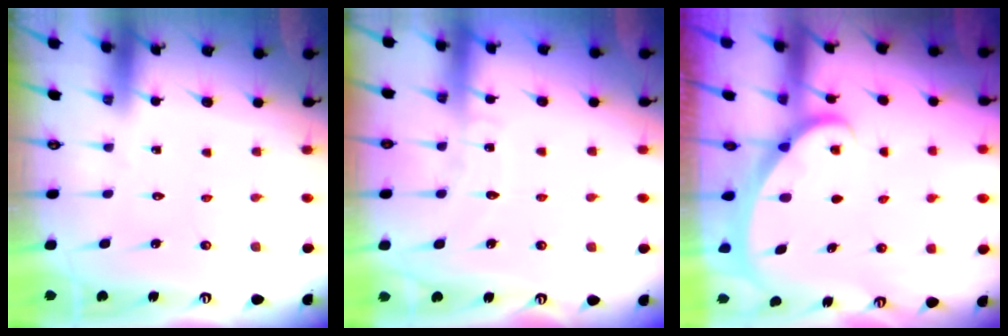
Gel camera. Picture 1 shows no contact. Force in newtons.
{"total": 6.0, "press": 6.0, "slide": 0.6}
{"total": 1.8, "press": 1.8, "slide": 0.2}